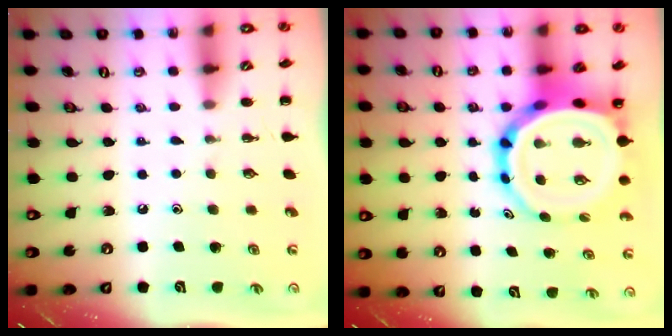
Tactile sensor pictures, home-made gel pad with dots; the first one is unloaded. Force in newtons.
{"total": 14.2, "press": 13.5, "slide": 4.4}